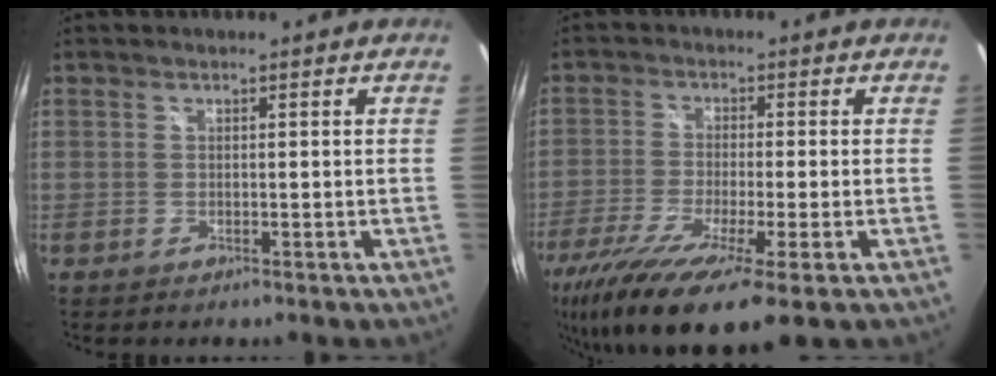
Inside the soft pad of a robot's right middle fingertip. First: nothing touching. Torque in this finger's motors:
{"motor_torque": [1.58, -0.56, 0.98, 0.21]}